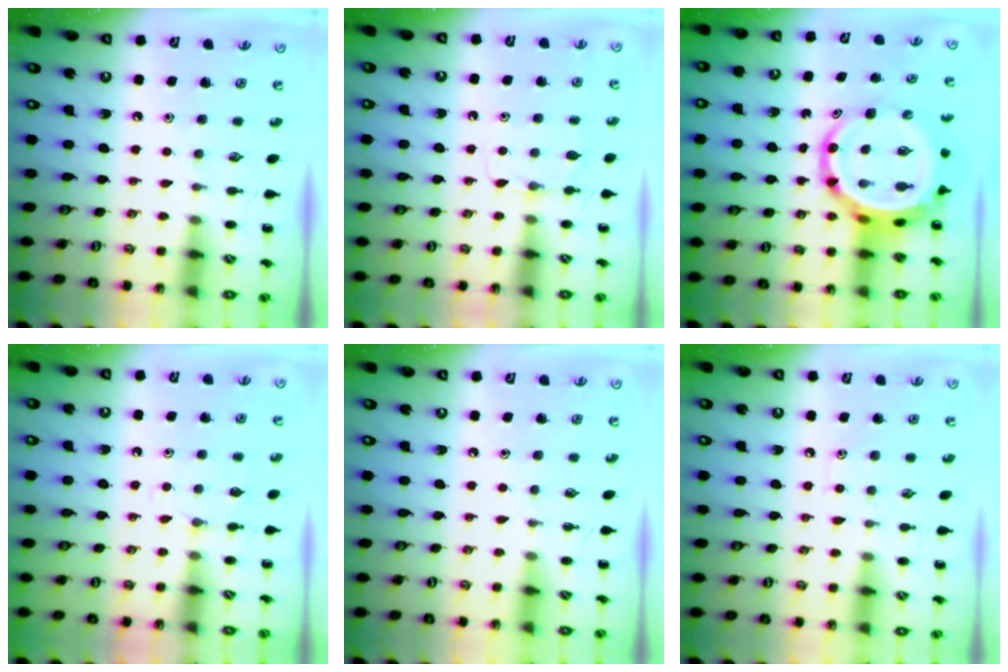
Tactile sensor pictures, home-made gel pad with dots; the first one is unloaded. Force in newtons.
{"total": 5.1, "press": 4.8, "slide": 1.5}
{"total": 10.7, "press": 10.2, "slide": 3.1}
{"total": 3.8, "press": 3.6, "slide": 1.2}
{"total": 0.0}
{"total": 5.1, "press": 4.8, "slide": 1.8}